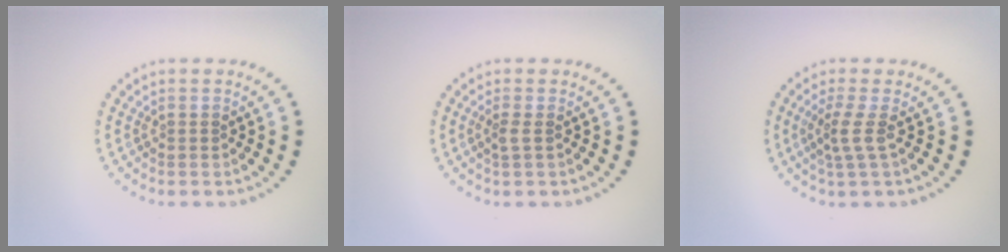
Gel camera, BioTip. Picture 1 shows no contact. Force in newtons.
{"total": 0.9, "press": 0.7, "slide": 0.6}
{"total": 2.0, "press": 1.4, "slide": 1.3}